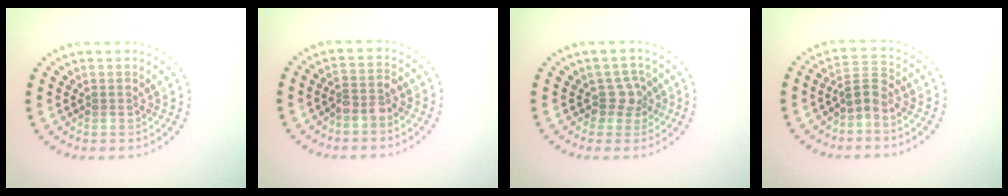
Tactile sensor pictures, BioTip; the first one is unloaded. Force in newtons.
{"total": 1.8, "press": 1.6, "slide": 0.9}
{"total": 1.9, "press": 1.4, "slide": 1.2}
{"total": 2.2, "press": 1.6, "slide": 1.6}